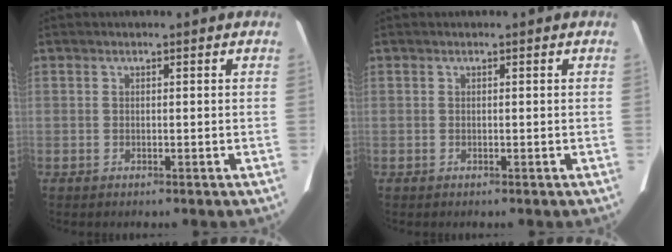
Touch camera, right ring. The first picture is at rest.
{"total": 0.0}